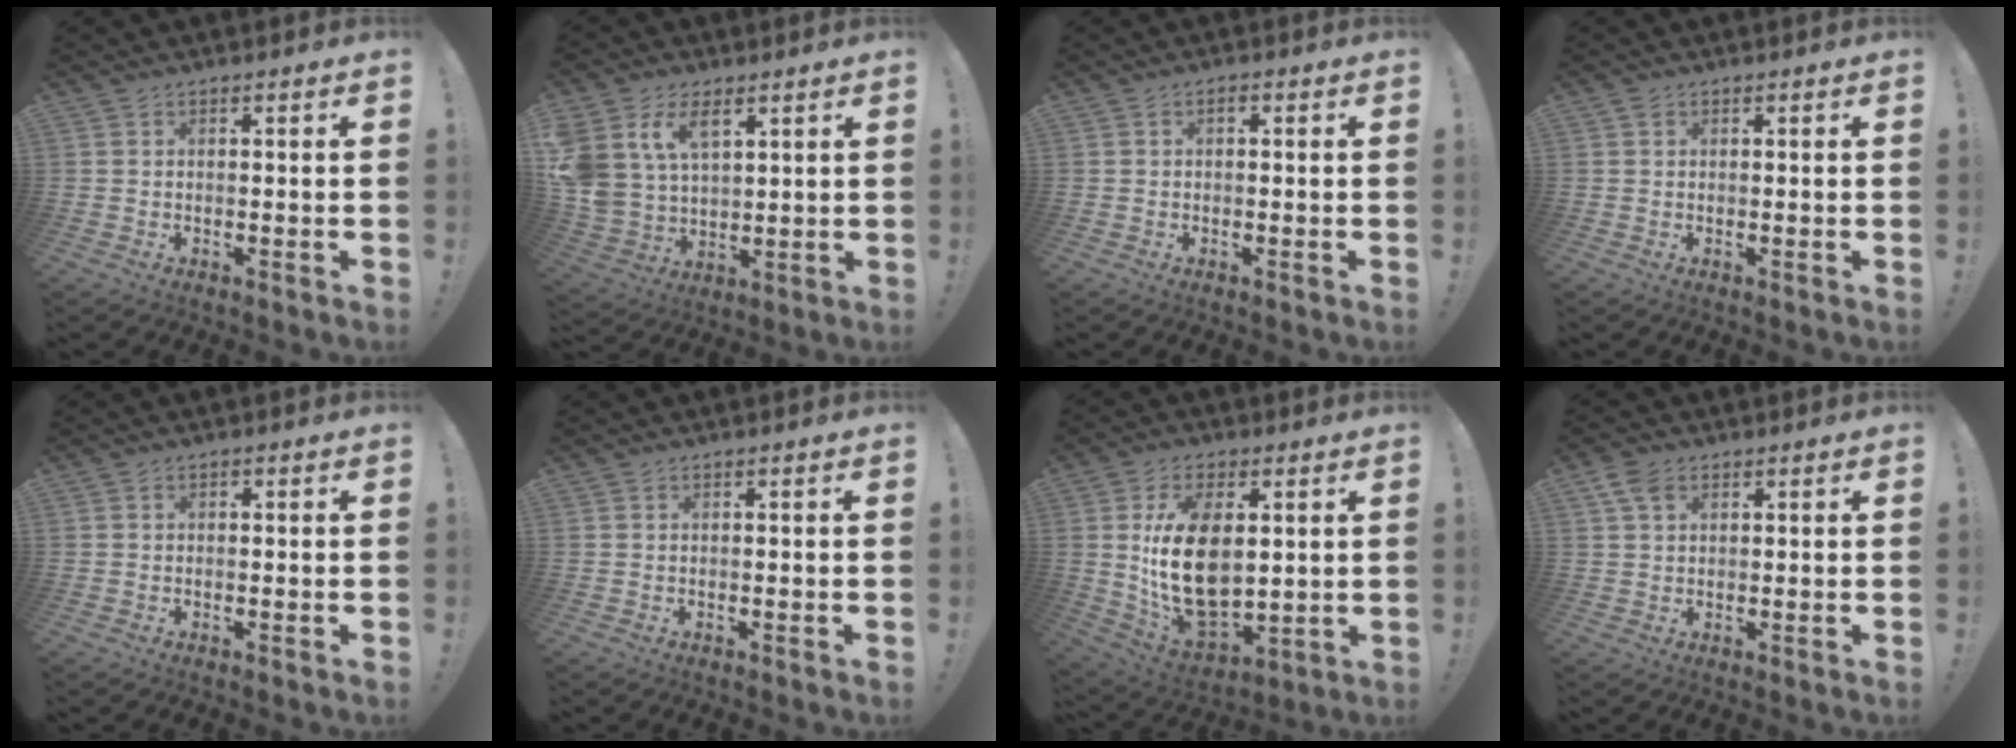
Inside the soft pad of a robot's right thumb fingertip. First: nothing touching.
{"total": 12.1, "force": [6.4, 7.8, 6.6], "torque": [-0.146, -0.028, 0.129]}
{"total": 0.9, "force": [-0.4, 0.5, 0.7], "torque": [-0.020, 0.006, -0.006]}
{"total": 0.6, "force": [0.4, 0.5, 0.0], "torque": [0.002, 0.000, 0.007]}
{"total": 0.5, "force": [-0.3, 0.4, 0.2], "torque": [-0.010, 0.004, -0.004]}
{"total": 0.0}
{"total": 19.4, "force": [3.0, 11.7, 15.1], "torque": [-0.280, -0.027, 0.055]}
{"total": 4.7, "force": [2.2, 3.0, 2.8], "torque": [-0.055, 0.003, 0.044]}